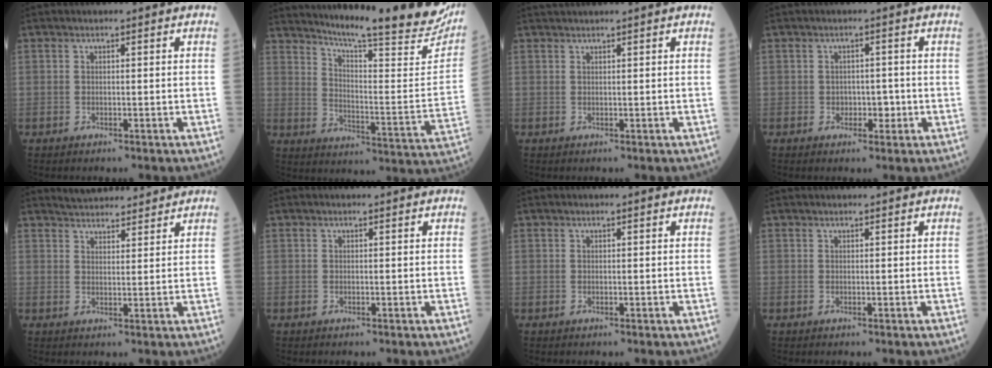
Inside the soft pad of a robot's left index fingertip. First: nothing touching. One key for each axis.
{"total": 28.1, "fx": 24.4, "fy": 1.6, "fz": 13.8, "tx": -0.217, "ty": -0.093, "tz": 0.312}
{"total": 3.1, "fx": 2.8, "fy": -0.6, "fz": 1.2, "tx": -0.010, "ty": 0.025, "tz": 0.050}
{"total": 2.0, "fx": -0.4, "fy": 1.5, "fz": 1.1, "tx": -0.011, "ty": 0.003, "tz": -0.005}
{"total": 8.6, "fx": 8.2, "fy": 1.5, "fz": 2.1, "tx": -0.034, "ty": 0.015, "tz": 0.119}
{"total": 1.0, "fx": 1.0, "fy": 0.1, "fz": 0.1, "tx": -0.007, "ty": 0.003, "tz": 0.015}
{"total": 1.3, "fx": 1.2, "fy": 0.1, "fz": 0.5, "tx": -0.008, "ty": 0.011, "tz": 0.018}
{"total": 2.8, "fx": 2.7, "fy": 0.1, "fz": 0.7, "tx": -0.007, "ty": 0.019, "tz": 0.035}